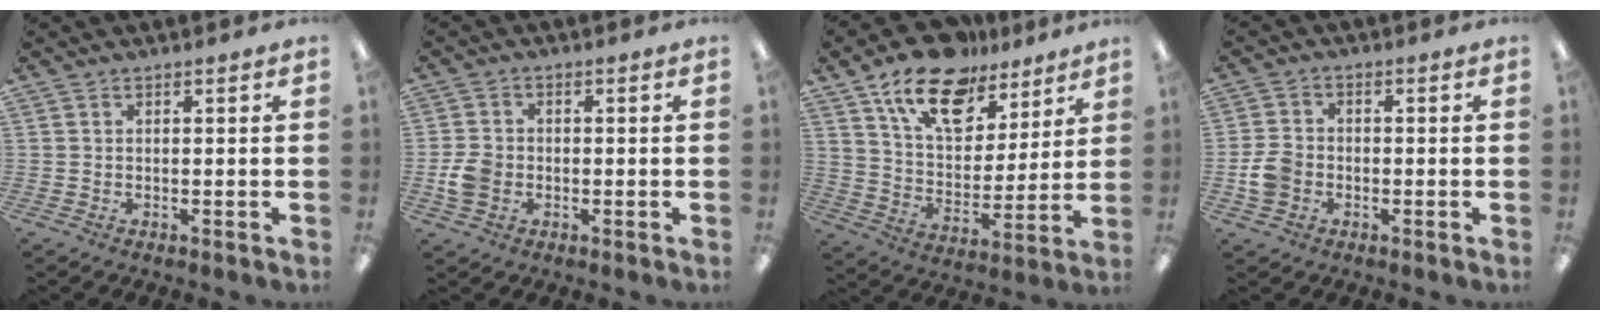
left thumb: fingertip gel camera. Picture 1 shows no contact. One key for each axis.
{"total": 5.3, "fx": -1.3, "fy": 4.3, "fz": 2.8, "tx": -0.045, "ty": 0.006, "tz": -0.023}
{"total": 17.6, "fx": 11.8, "fy": 9.6, "fz": 8.9, "tx": -0.146, "ty": -0.061, "tz": 0.208}
{"total": 5.5, "fx": -1.6, "fy": 4.5, "fz": 2.9, "tx": -0.060, "ty": 0.010, "tz": -0.029}